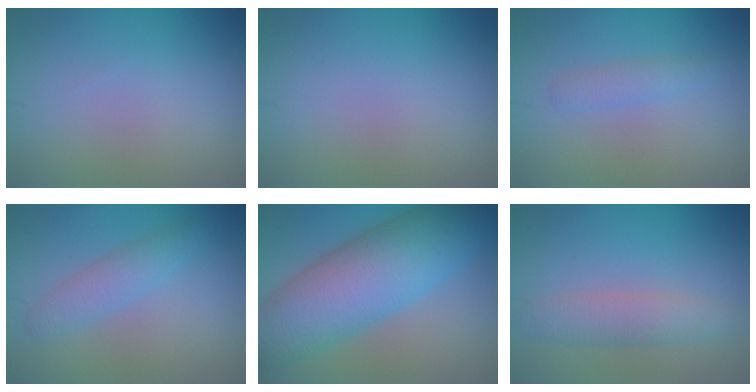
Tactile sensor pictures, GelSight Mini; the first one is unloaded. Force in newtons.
{"total": 0.0}
{"total": 1.3, "press": 1.3, "slide": 0.0}
{"total": 2.3, "press": 2.3, "slide": 0.0}
{"total": 11.3, "press": 11.2, "slide": 0.1}
{"total": 3.0, "press": 3.0, "slide": 0.0}